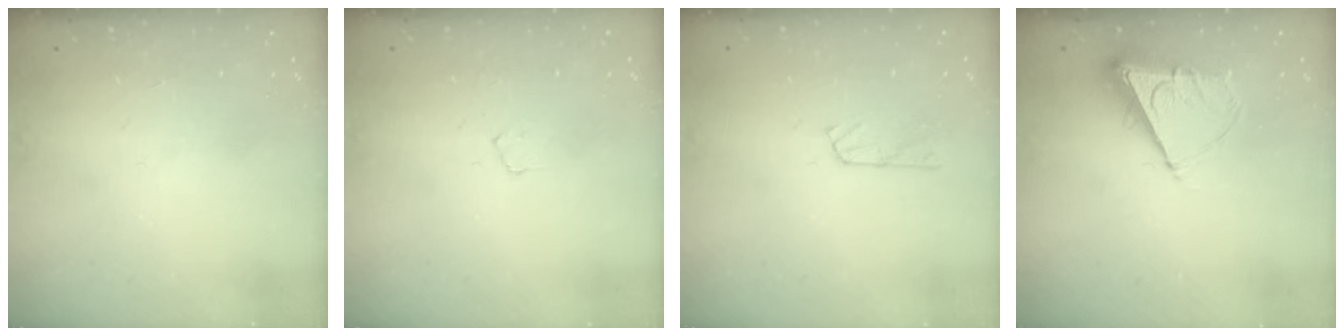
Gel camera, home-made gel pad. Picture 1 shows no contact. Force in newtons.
{"total": 3.6, "press": 3.6, "slide": 0.4}
{"total": 3.6, "press": 3.6, "slide": 0.3}
{"total": 8.4, "press": 8.4, "slide": 0.5}